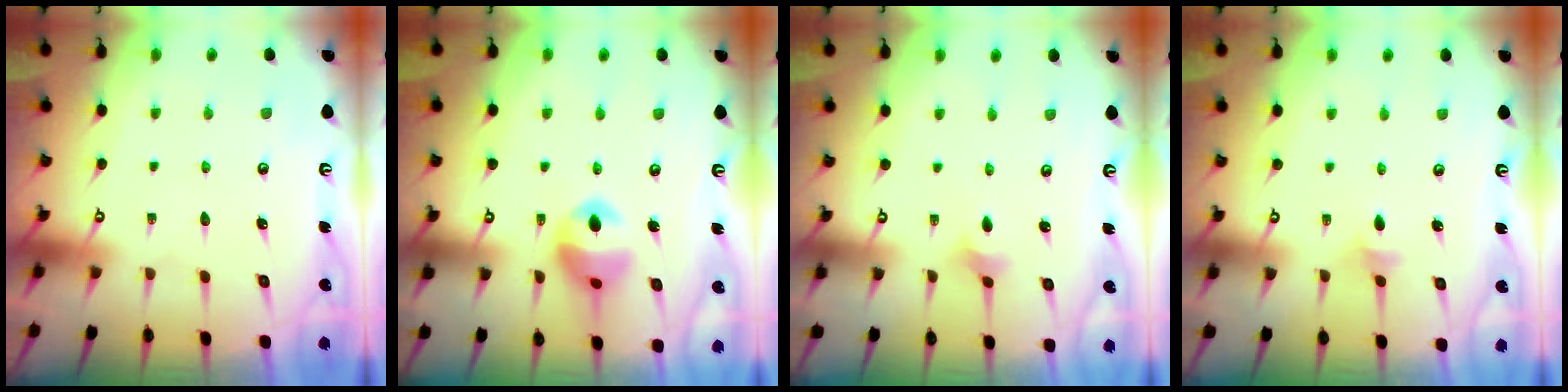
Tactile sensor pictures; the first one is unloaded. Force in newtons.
{"total": 12.0, "press": 12.0, "slide": 1.2}
{"total": 2.0, "press": 2.0, "slide": 0.4}
{"total": 4.9, "press": 4.7, "slide": 1.1}